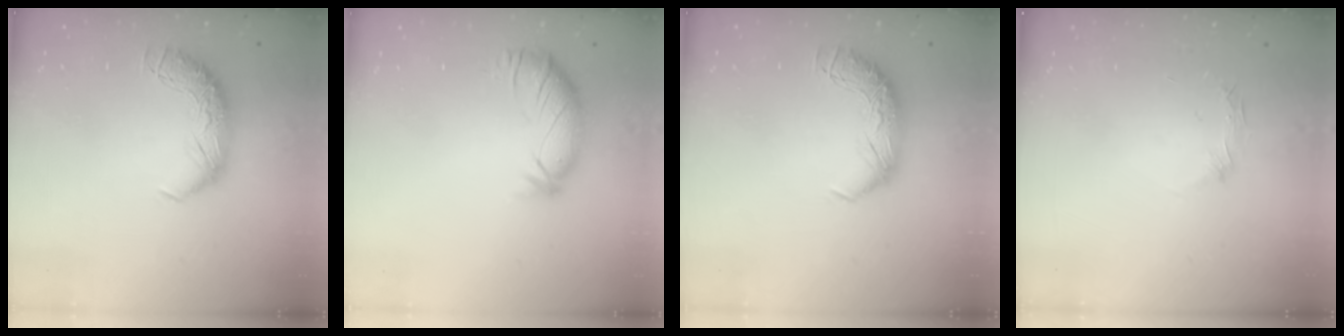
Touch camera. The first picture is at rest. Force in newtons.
{"total": 3.0, "press": 2.5, "slide": 1.6}
{"total": 0.0}
{"total": 6.8, "press": 6.7, "slide": 1.1}